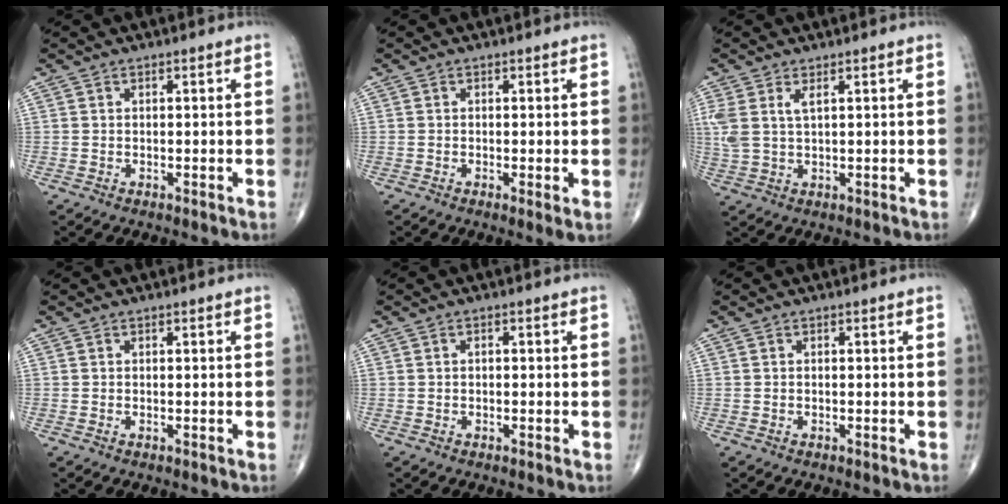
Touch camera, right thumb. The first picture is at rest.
{"total": 1.7, "force": [-0.2, 0.3, 1.6], "torque": [-0.037, -0.009, -0.008]}
{"total": 4.8, "force": [1.8, 2.0, 4.0], "torque": [-0.109, 0.007, 0.045]}
{"total": 0.0}
{"total": 0.6, "force": [-0.1, 0.4, 0.4], "torque": [-0.005, 0.004, -0.005]}
{"total": 0.0}